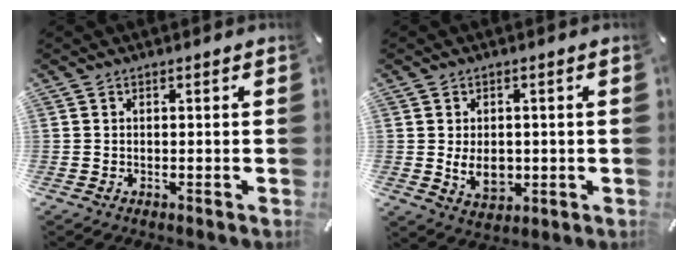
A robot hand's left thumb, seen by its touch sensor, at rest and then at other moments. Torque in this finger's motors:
{"motor_torque": [0.88, 0.88, 0.11, 0.10, 0.00]}